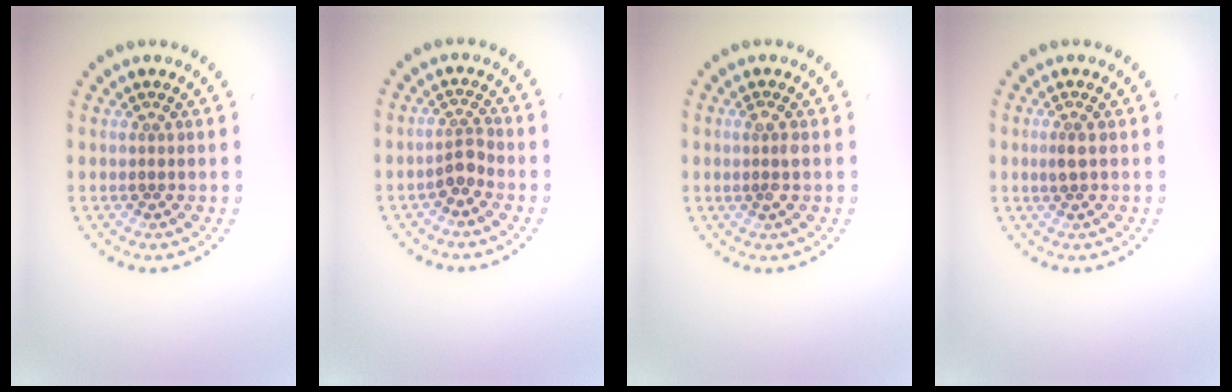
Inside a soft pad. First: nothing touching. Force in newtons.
{"total": 1.7, "press": 1.4, "slide": 1.0}
{"total": 1.1, "press": 1.1, "slide": 0.4}
{"total": 1.1, "press": 0.9, "slide": 0.5}